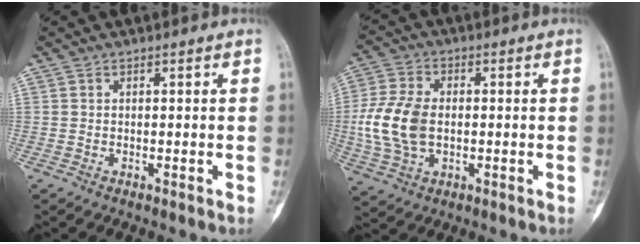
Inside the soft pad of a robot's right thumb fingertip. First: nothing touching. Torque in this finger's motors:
{"motor_torque": [0.82, 0.90, 1.29, 0.05, 0.09]}